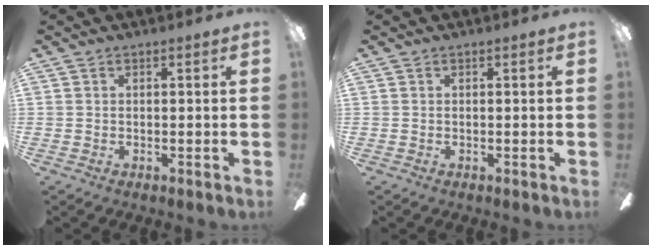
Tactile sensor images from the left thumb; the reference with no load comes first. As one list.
[{"total": 0.0}]